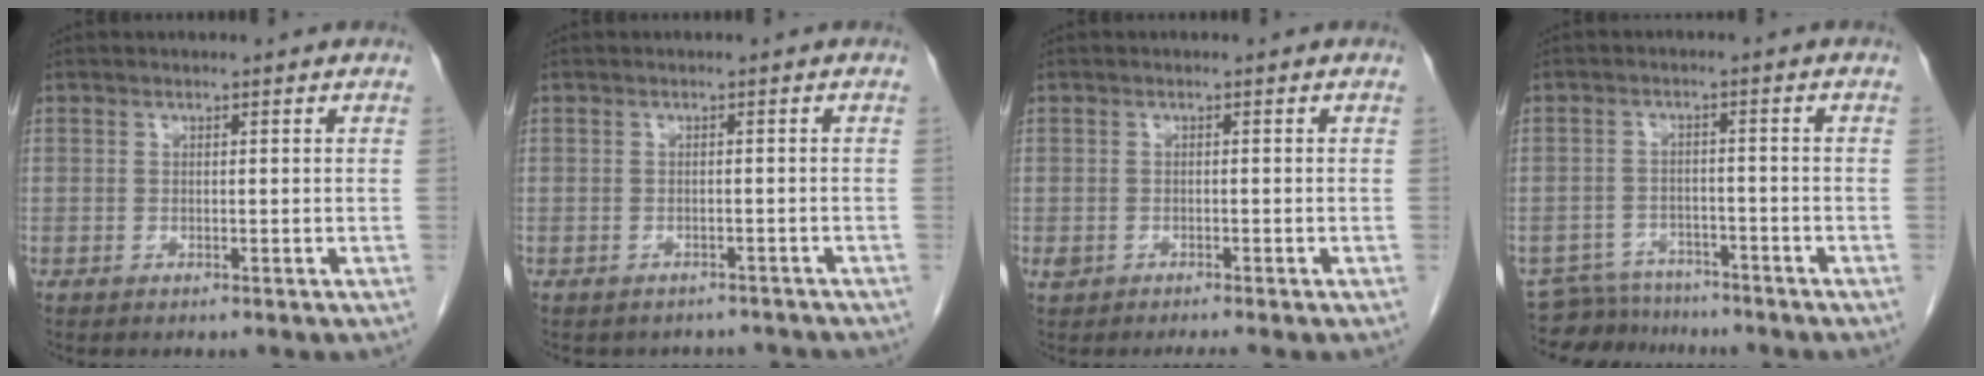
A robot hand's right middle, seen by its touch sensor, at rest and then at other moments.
{"total": 5.5, "force": [-5.0, 2.4, 0.5], "torque": [-0.005, 0.006, -0.051]}
{"total": 1.4, "force": [-1.0, 0.4, 1.0], "torque": [-0.024, -0.004, -0.016]}
{"total": 7.4, "force": [-6.9, 2.4, 0.3], "torque": [-0.003, 0.003, -0.107]}